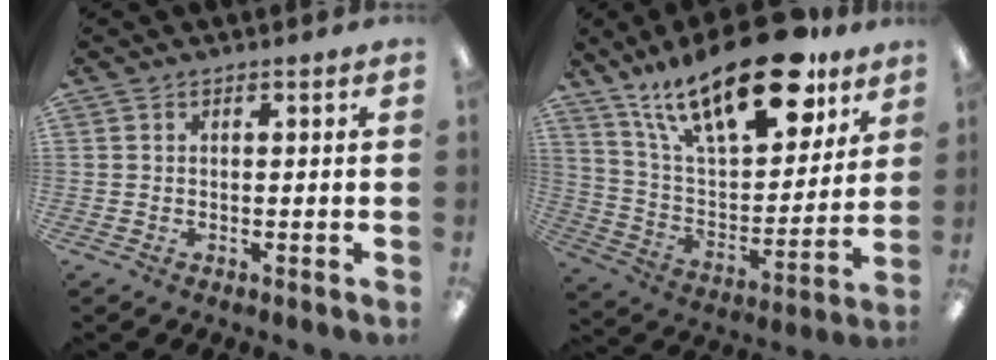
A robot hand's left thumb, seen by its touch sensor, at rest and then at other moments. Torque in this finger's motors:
{"motor_torque": [0.61, 0.61, 1.46, -1.31, 0.49]}